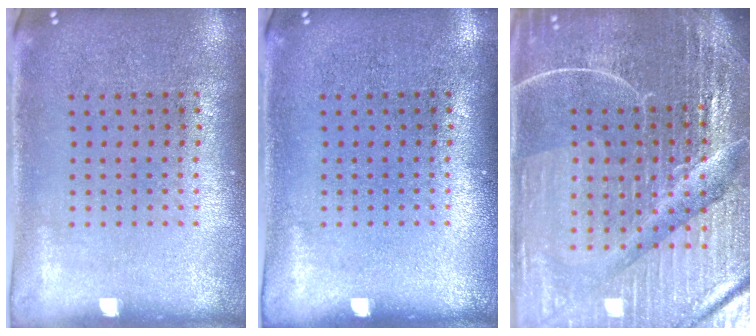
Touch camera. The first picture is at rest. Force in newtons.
{"total": 0.0}
{"total": 6.9, "press": 6.1, "slide": 3.3}